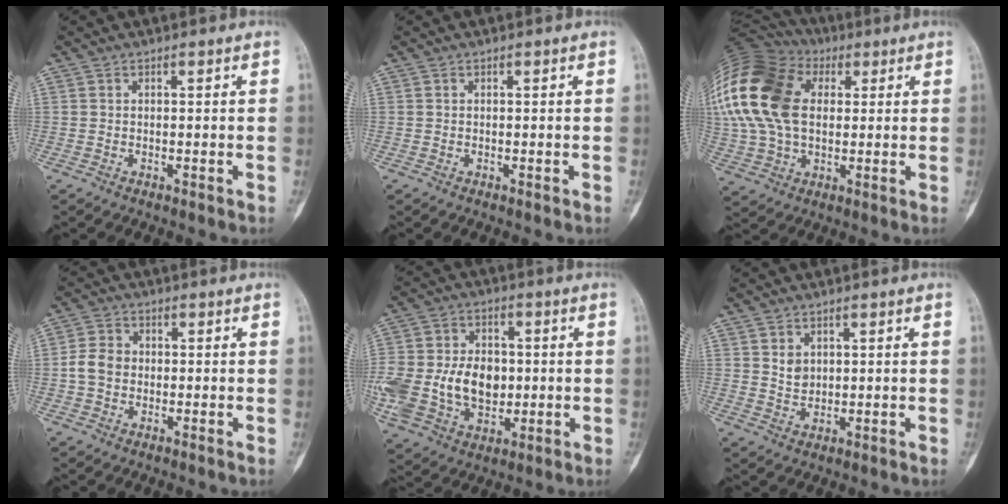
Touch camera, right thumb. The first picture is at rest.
{"total": 0.0}
{"total": 27.0, "force": [5.5, 18.2, 19.1], "torque": [-0.439, 0.043, 0.106]}
{"total": 4.6, "force": [-0.5, 3.7, 2.7], "torque": [-0.051, 0.013, -0.016]}
{"total": 23.0, "force": [-1.6, 17.0, 15.5], "torque": [-0.344, 0.014, -0.010]}
{"total": 3.0, "force": [1.0, 2.4, 1.5], "torque": [-0.010, -0.008, 0.022]}